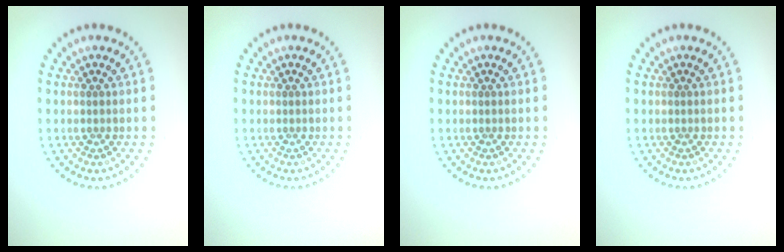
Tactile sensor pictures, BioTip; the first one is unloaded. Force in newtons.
{"total": 0.0}
{"total": 0.0}
{"total": 0.0}